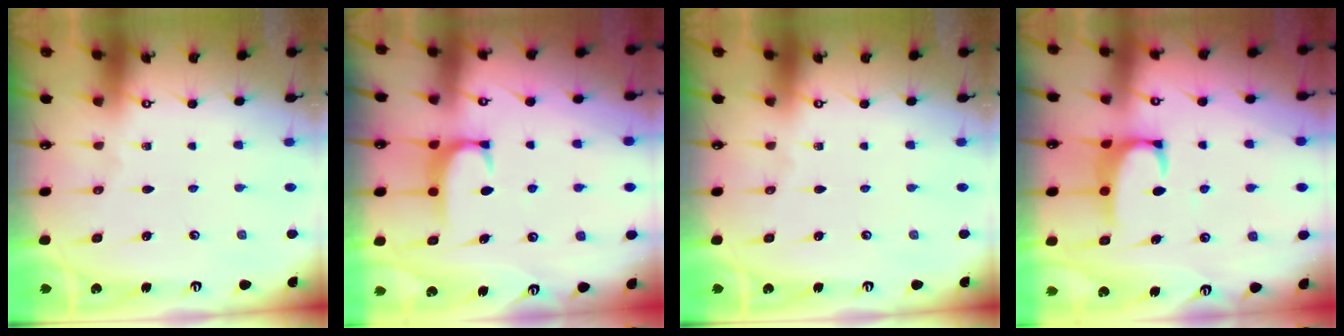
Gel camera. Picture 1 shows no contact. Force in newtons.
{"total": 1.6, "press": 1.6, "slide": 0.5}
{"total": 0.0}
{"total": 3.0, "press": 2.9, "slide": 0.8}